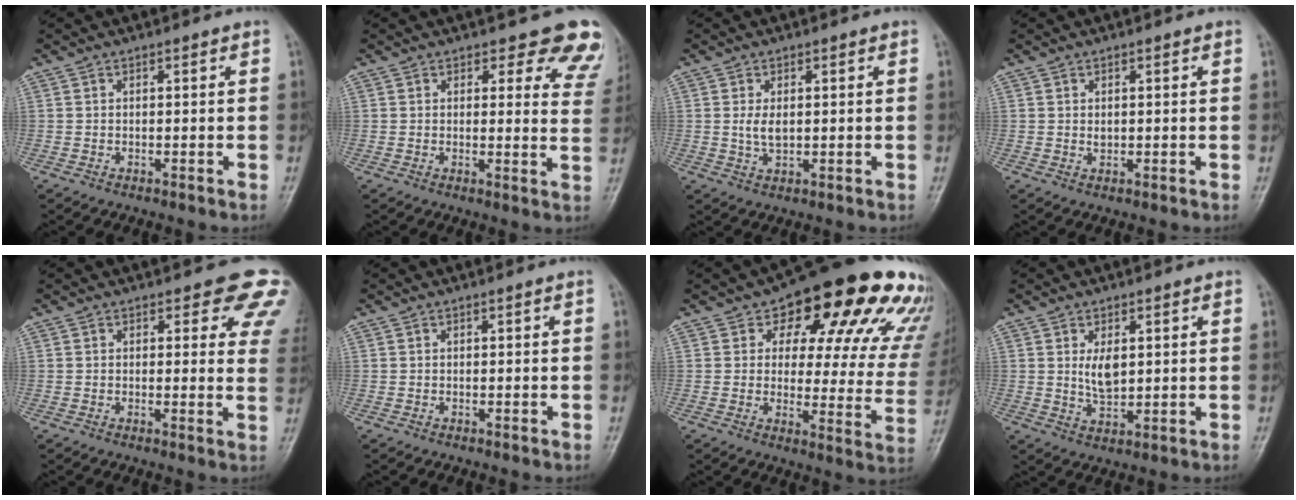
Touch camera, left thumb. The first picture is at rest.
{"total": 10.8, "force": [9.5, 4.6, 2.3], "torque": [0.038, -0.057, 0.069]}
{"total": 3.2, "force": [0.4, 1.8, 2.6], "torque": [-0.048, -0.008, 0.010]}
{"total": 1.2, "force": [0.3, 0.8, 0.8], "torque": [-0.009, -0.003, 0.007]}
{"total": 8.9, "force": [6.3, 4.0, 4.8], "torque": [-0.005, -0.028, 0.050]}
{"total": 0.0}
{"total": 24.1, "force": [13.5, 11.6, 16.3], "torque": [-0.166, -0.031, 0.160]}
{"total": 4.8, "force": [1.2, 2.7, 3.8], "torque": [-0.055, -0.014, 0.027]}